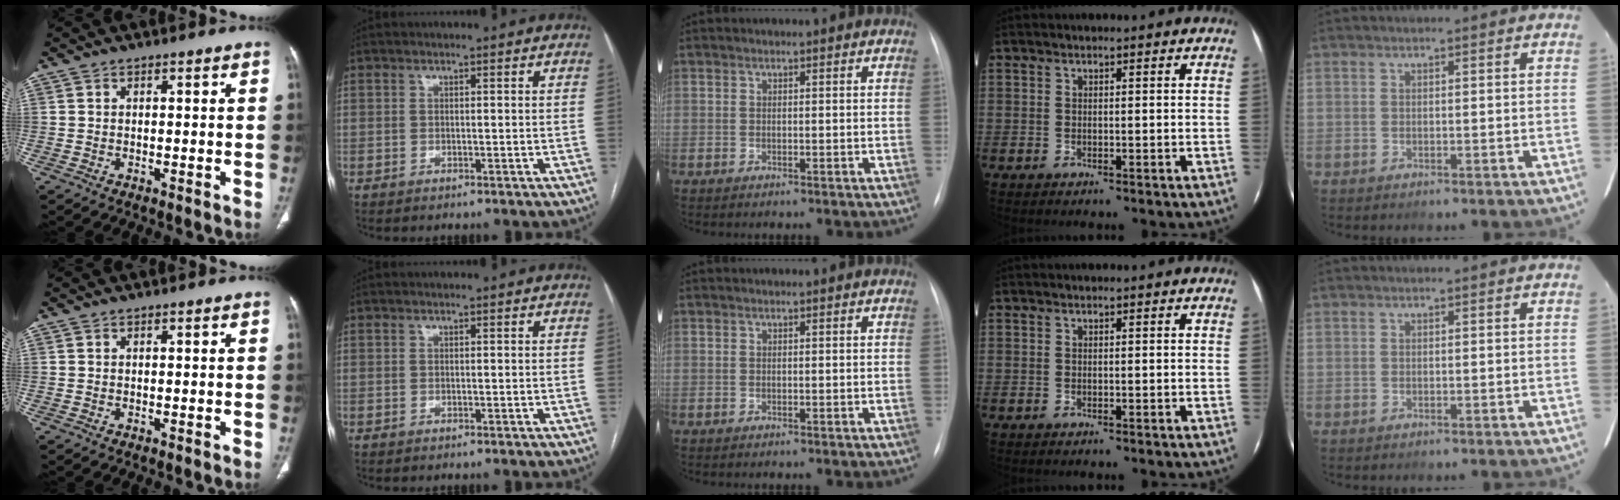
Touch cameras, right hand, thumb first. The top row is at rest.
{}